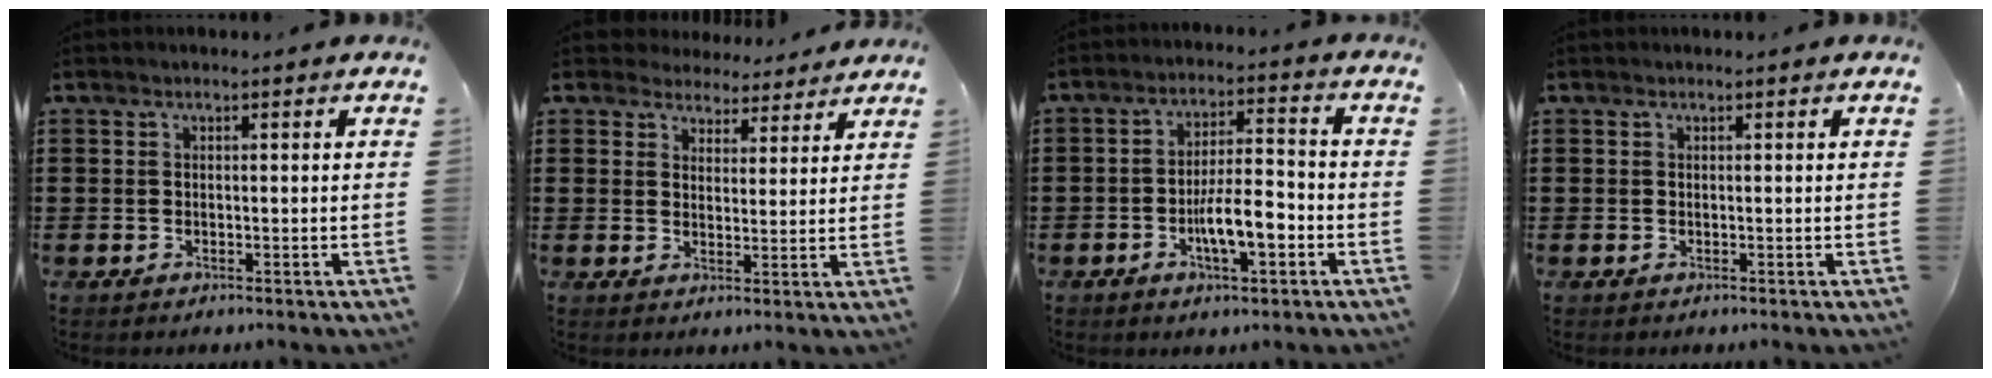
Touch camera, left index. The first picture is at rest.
{"total": 3.8, "force": [3.6, 1.2, 0.0], "torque": [-0.017, -0.010, 0.066]}
{"total": 7.8, "force": [-2.9, 2.6, 6.8], "torque": [-0.132, 0.002, -0.056]}
{"total": 0.0}